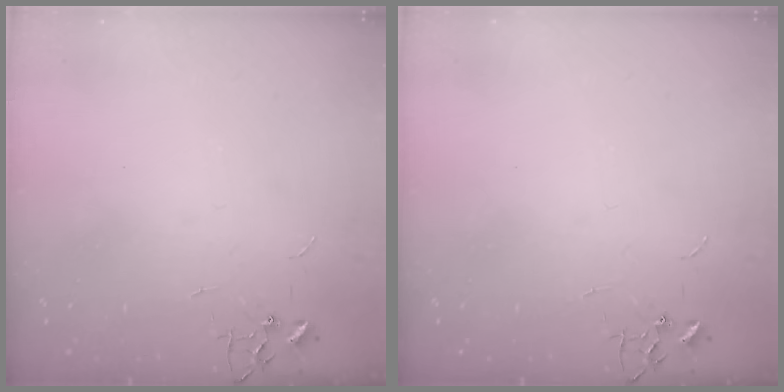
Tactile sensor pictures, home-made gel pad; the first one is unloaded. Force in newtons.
{"total": 0.0}